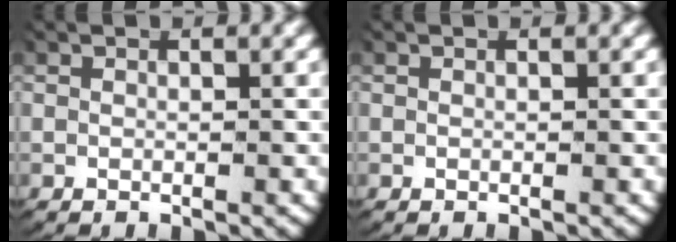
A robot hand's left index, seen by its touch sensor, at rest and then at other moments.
{"total": 0.0}